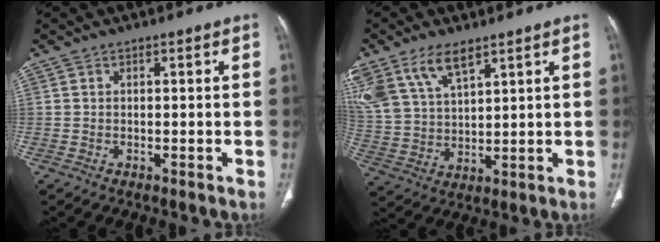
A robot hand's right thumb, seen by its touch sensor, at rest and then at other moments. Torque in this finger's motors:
{"motor_torque": [0.91, 1.16, 1.50, 1.27, 0.44]}